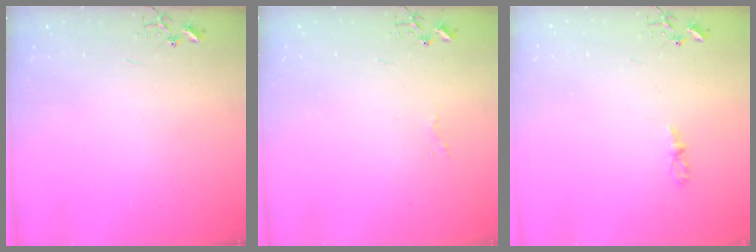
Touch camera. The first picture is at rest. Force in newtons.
{"total": 4.2, "press": 4.2, "slide": 0.3}
{"total": 3.2, "press": 3.2, "slide": 0.4}